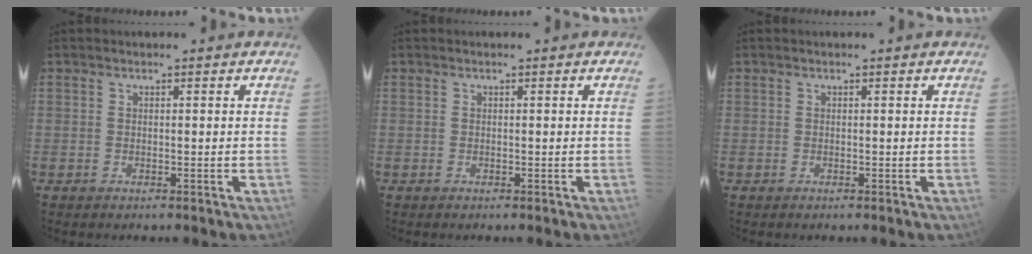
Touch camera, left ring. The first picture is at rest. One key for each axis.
{"total": 0.0}
{"total": 0.0}